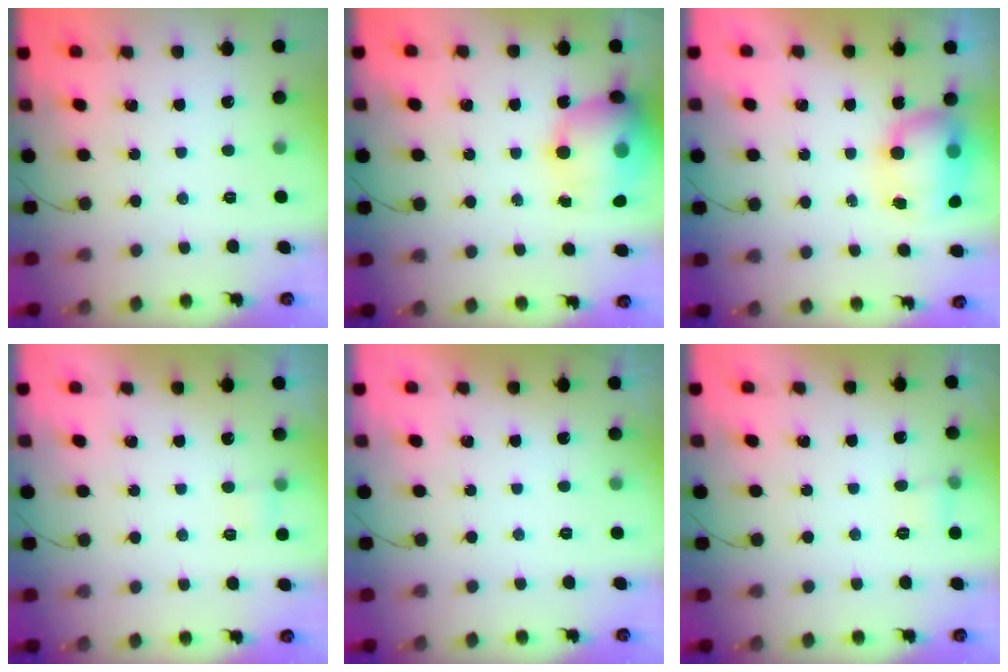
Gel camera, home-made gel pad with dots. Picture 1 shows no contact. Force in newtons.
{"total": 20.0, "press": 19.5, "slide": 4.2}
{"total": 7.9, "press": 7.8, "slide": 1.1}
{"total": 2.8, "press": 2.6, "slide": 1.1}
{"total": 0.0}
{"total": 3.8, "press": 3.6, "slide": 1.1}